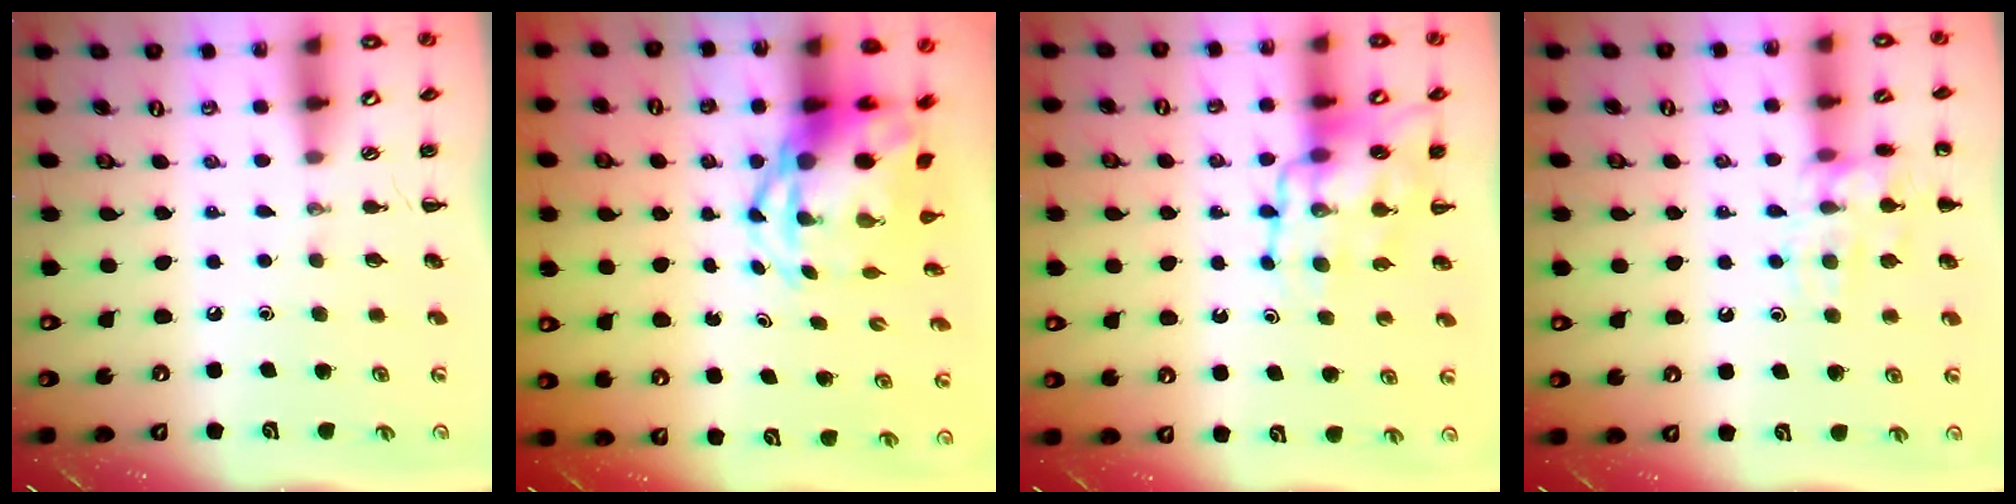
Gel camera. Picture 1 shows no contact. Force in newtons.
{"total": 6.1, "press": 6.0, "slide": 1.3}
{"total": 13.1, "press": 12.8, "slide": 2.8}
{"total": 12.7, "press": 12.7, "slide": 0.7}